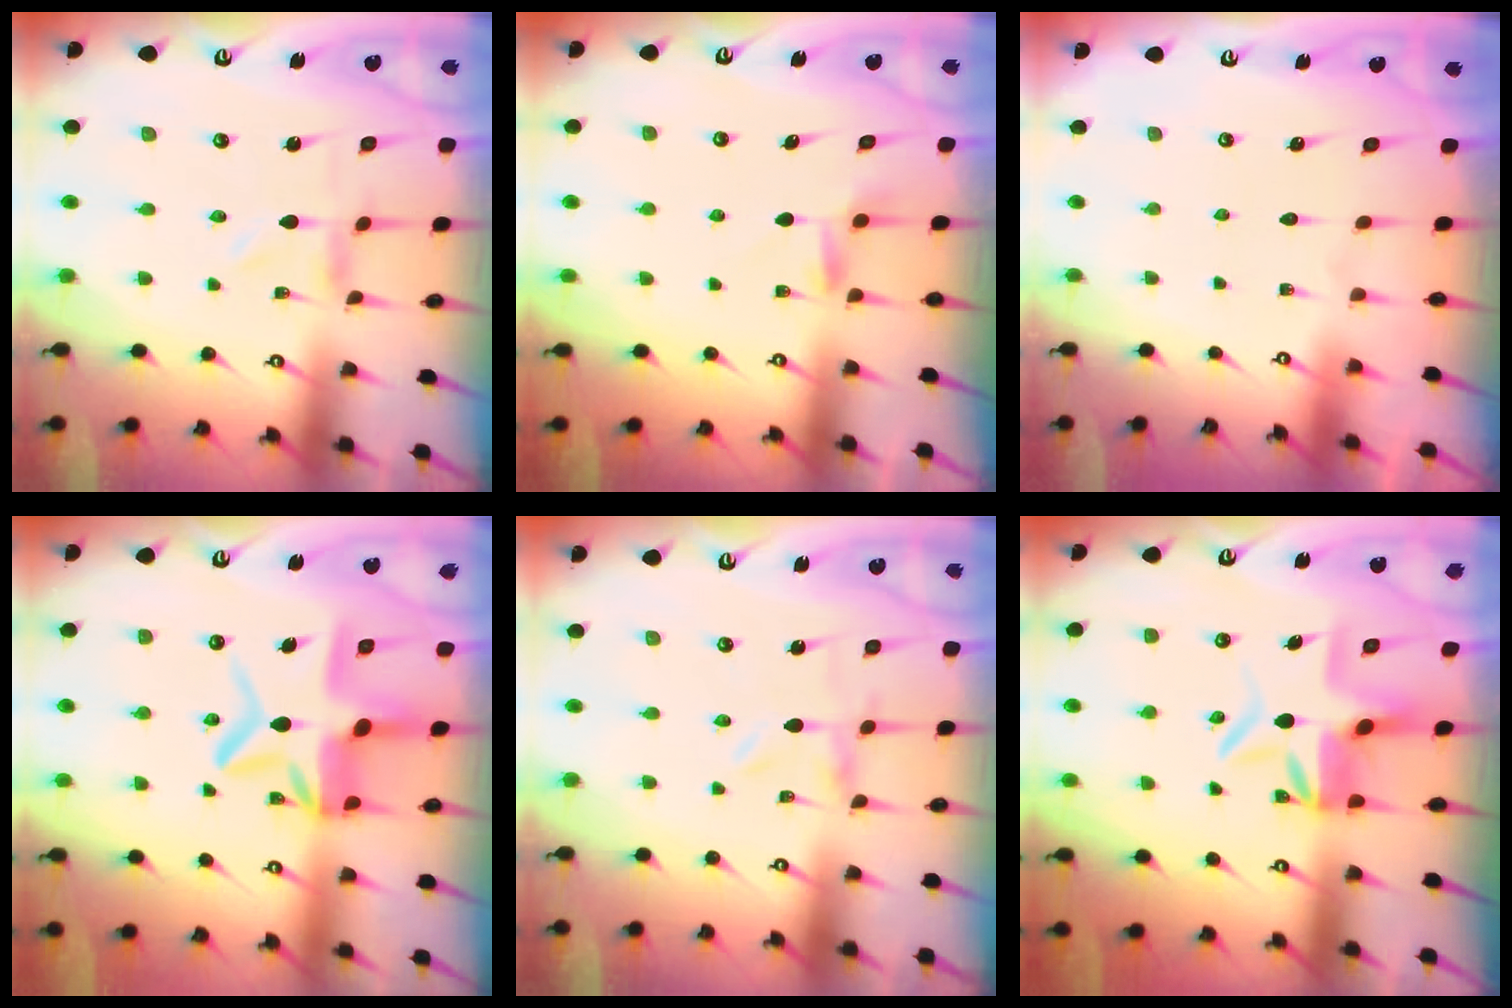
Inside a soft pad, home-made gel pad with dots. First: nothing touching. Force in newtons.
{"total": 3.3, "press": 3.3, "slide": 0.4}
{"total": 1.8, "press": 1.8, "slide": 0.1}
{"total": 13.1, "press": 13.0, "slide": 1.4}
{"total": 0.0}
{"total": 7.0, "press": 7.0, "slide": 0.7}